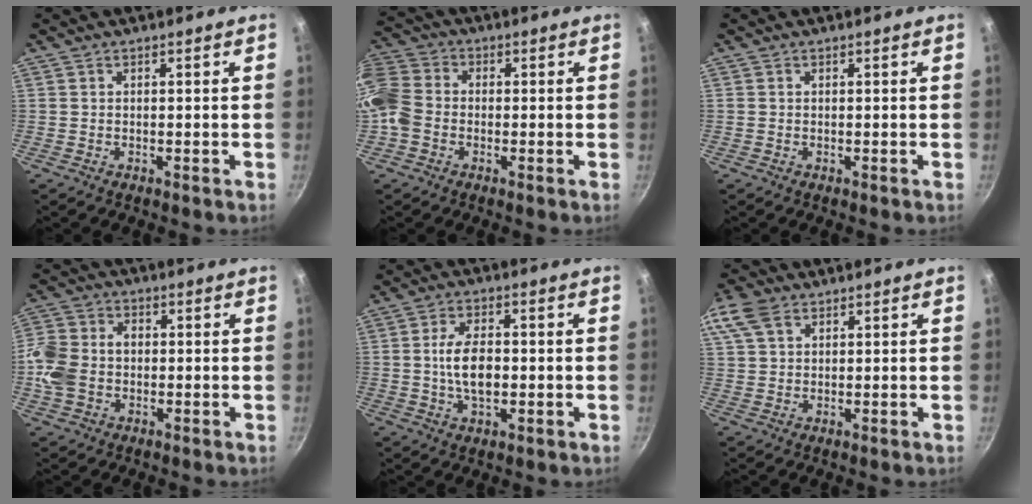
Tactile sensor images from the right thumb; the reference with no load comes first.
{"total": 10.6, "force": [-2.7, 8.4, 5.9], "torque": [-0.113, 0.031, -0.076]}
{"total": 0.0}
{"total": 11.9, "force": [-0.9, 9.2, 7.5], "torque": [-0.153, 0.023, -0.031]}
{"total": 8.2, "force": [-0.4, 4.4, 7.0], "torque": [-0.122, 0.009, -0.010]}
{"total": 7.1, "force": [3.7, 4.5, 4.1], "torque": [-0.081, 0.010, 0.069]}